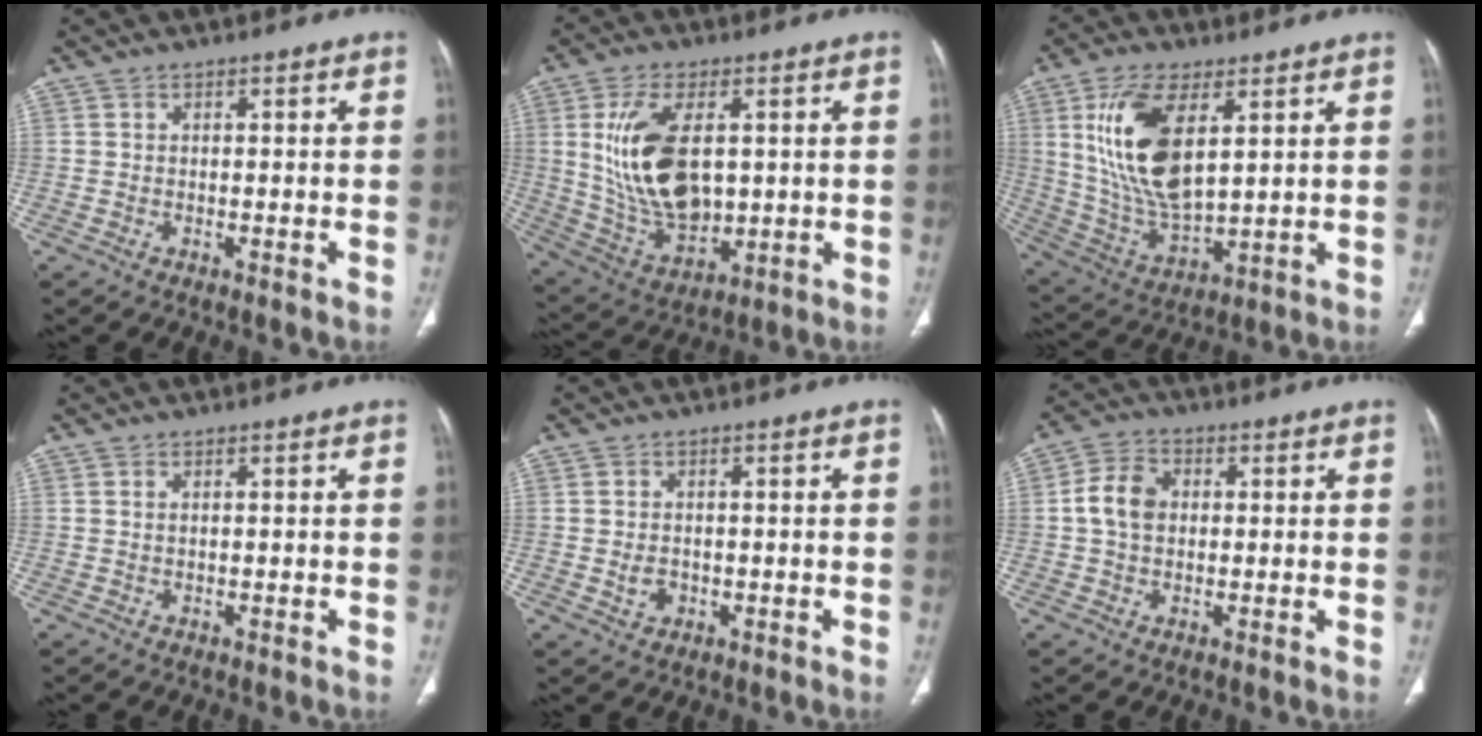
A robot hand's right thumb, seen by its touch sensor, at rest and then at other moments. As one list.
[{"total": 17.1, "force": [2.7, 9.5, 13.9], "torque": [-0.255, -0.014, 0.069]}, {"total": 17.3, "force": [5.4, 7.9, 14.3], "torque": [-0.280, -0.025, 0.116]}, {"total": 0.5, "force": [0.2, 0.2, 0.4], "torque": [-0.010, 0.003, 0.005]}, {"total": 2.7, "force": [-0.5, 2.1, 1.6], "torque": [-0.023, 0.001, -0.004]}, {"total": 6.8, "force": [0.6, 5.1, 4.5], "torque": [-0.083, 0.013, 0.005]}]